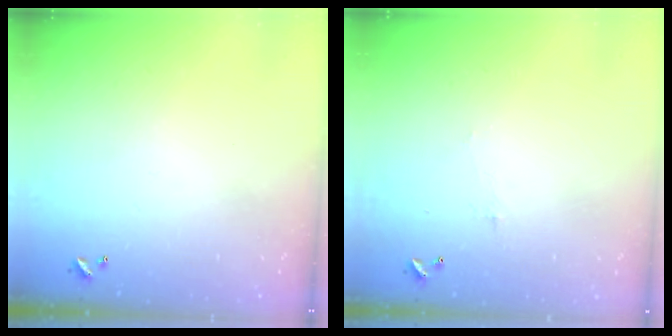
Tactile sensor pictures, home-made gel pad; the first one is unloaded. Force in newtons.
{"total": 1.5, "press": 1.3, "slide": 0.6}